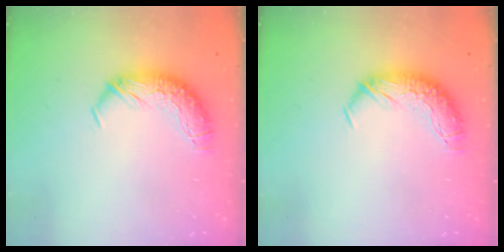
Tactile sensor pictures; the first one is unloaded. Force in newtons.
{"total": 0.0}